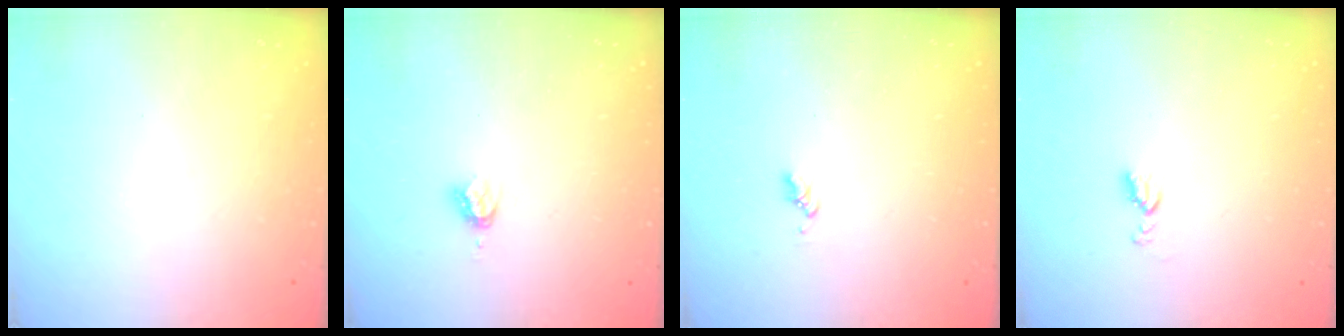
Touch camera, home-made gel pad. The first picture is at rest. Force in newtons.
{"total": 4.5, "press": 4.5, "slide": 0.5}
{"total": 1.6, "press": 1.6, "slide": 0.3}
{"total": 4.5, "press": 4.5, "slide": 0.6}